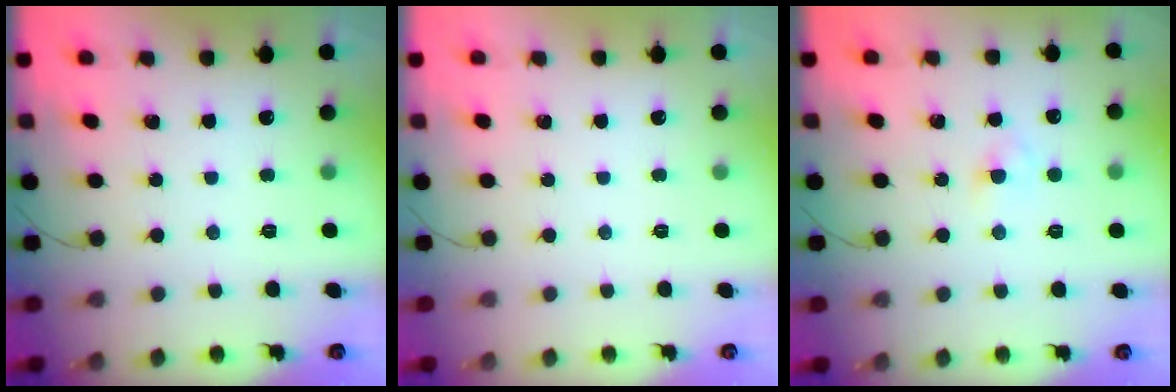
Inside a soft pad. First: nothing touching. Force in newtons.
{"total": 0.0}
{"total": 2.6, "press": 2.4, "slide": 1.1}